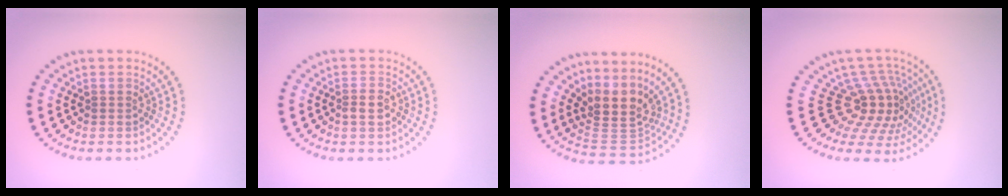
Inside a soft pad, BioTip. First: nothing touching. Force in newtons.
{"total": 1.5, "press": 1.5, "slide": 0.3}
{"total": 4.3, "press": 3.2, "slide": 2.9}
{"total": 5.2, "press": 3.7, "slide": 3.7}